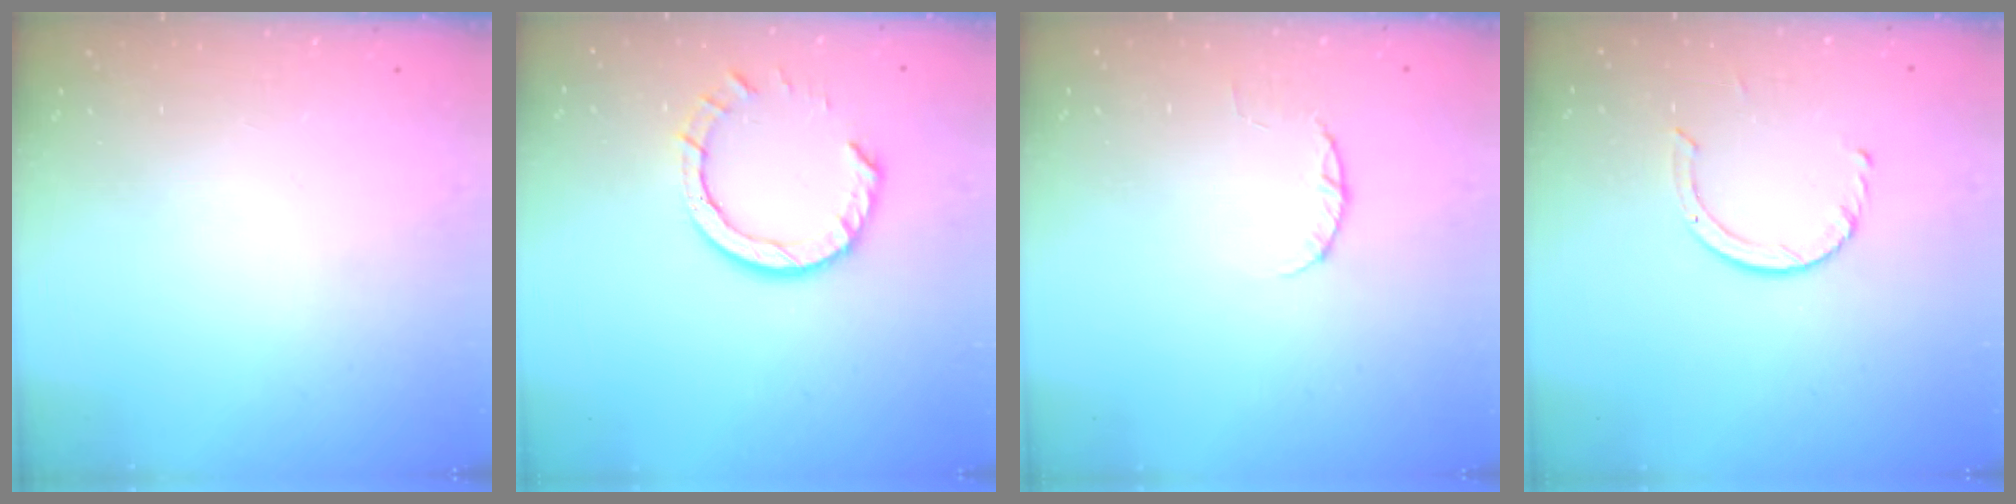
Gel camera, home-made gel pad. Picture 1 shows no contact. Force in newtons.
{"total": 8.6, "press": 8.5, "slide": 0.6}
{"total": 2.4, "press": 2.3, "slide": 0.4}
{"total": 4.2, "press": 4.2, "slide": 0.3}